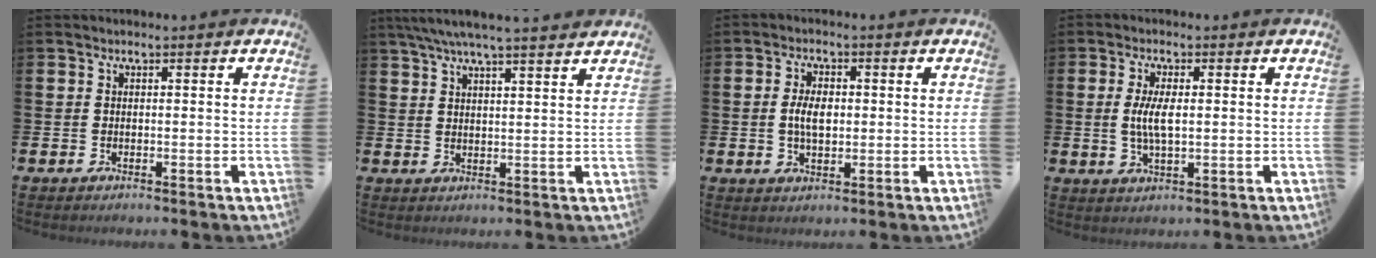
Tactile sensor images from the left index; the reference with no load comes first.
{"total": 5.6, "force": [5.0, -0.1, 2.3], "torque": [-0.053, -0.016, 0.089]}
{"total": 4.1, "force": [0.2, 2.3, 3.3], "torque": [-0.044, 0.002, -0.002]}
{"total": 4.5, "force": [0.5, 1.7, 4.1], "torque": [-0.074, 0.004, 0.005]}